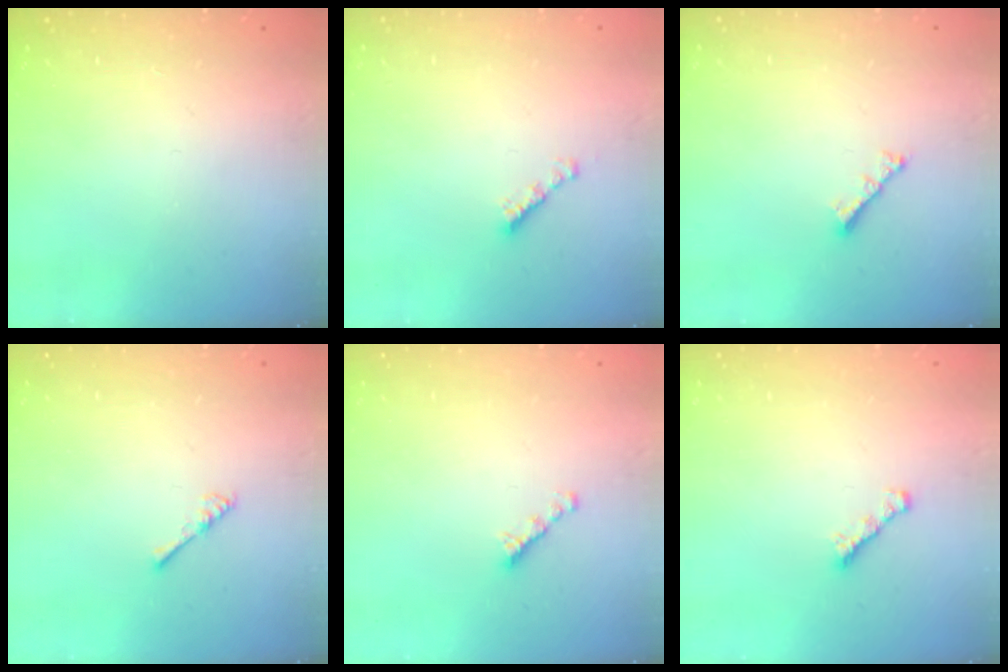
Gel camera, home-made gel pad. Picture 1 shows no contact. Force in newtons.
{"total": 2.3, "press": 2.2, "slide": 0.4}
{"total": 2.8, "press": 2.7, "slide": 0.6}
{"total": 1.8, "press": 1.7, "slide": 0.4}
{"total": 2.7, "press": 2.6, "slide": 0.8}
{"total": 1.8, "press": 1.7, "slide": 0.6}